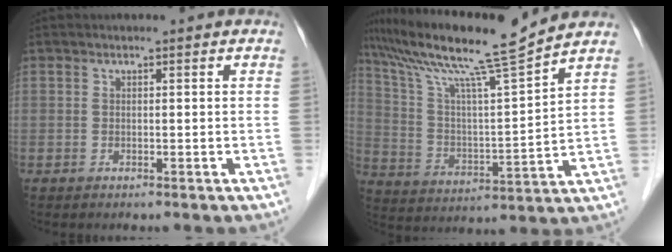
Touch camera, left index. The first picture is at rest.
{"total": 15.6, "force": [13.1, -1.7, 8.2], "torque": [-0.157, 0.001, 0.228]}